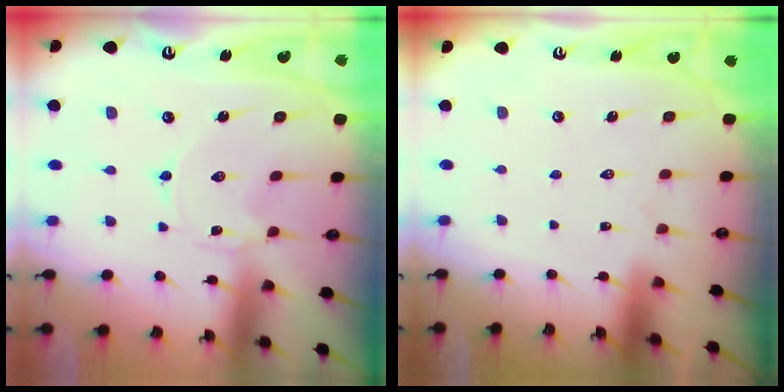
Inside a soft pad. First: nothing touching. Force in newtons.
{"total": 1.6, "press": 1.6, "slide": 0.1}